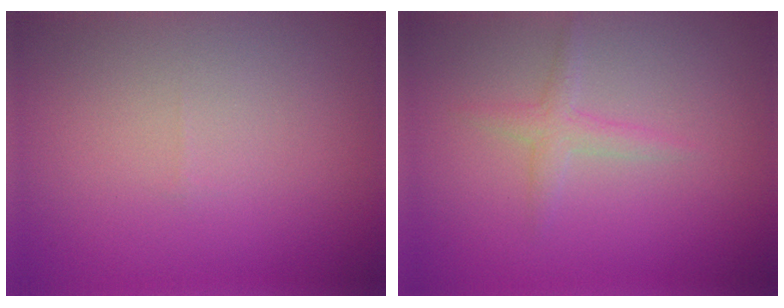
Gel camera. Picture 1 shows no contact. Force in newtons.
{"total": 1.5, "press": 1.5, "slide": 0.1}